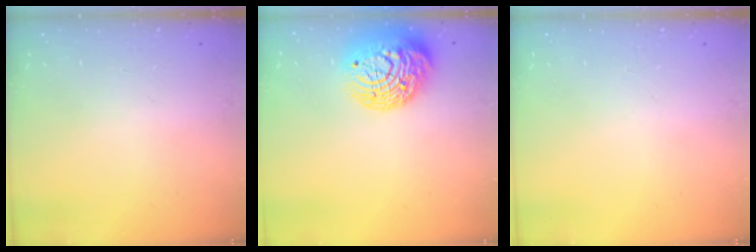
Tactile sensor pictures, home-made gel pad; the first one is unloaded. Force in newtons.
{"total": 15.9, "press": 15.8, "slide": 1.2}
{"total": 0.0}